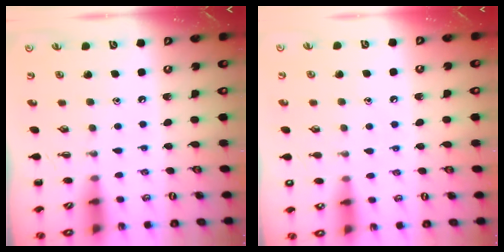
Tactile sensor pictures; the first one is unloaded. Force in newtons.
{"total": 7.2, "press": 6.8, "slide": 2.3}